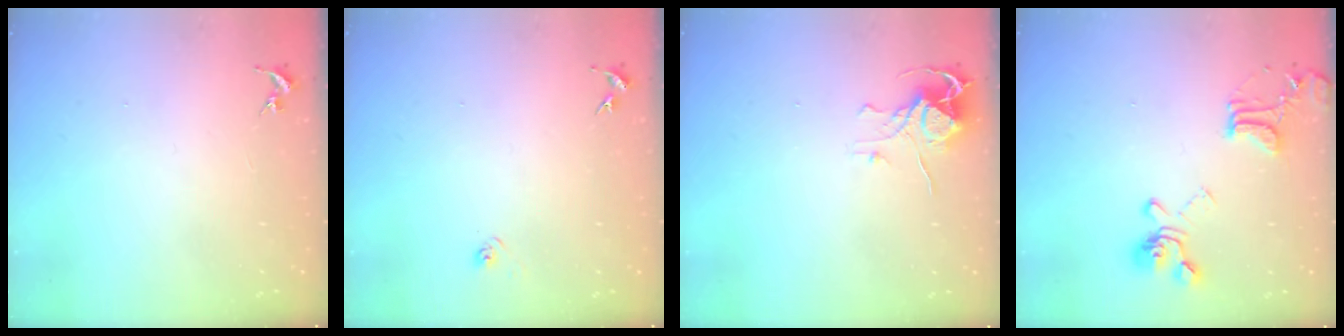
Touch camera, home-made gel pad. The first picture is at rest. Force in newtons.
{"total": 3.3, "press": 3.2, "slide": 0.8}
{"total": 8.0, "press": 8.0, "slide": 0.6}
{"total": 17.3, "press": 17.2, "slide": 1.8}